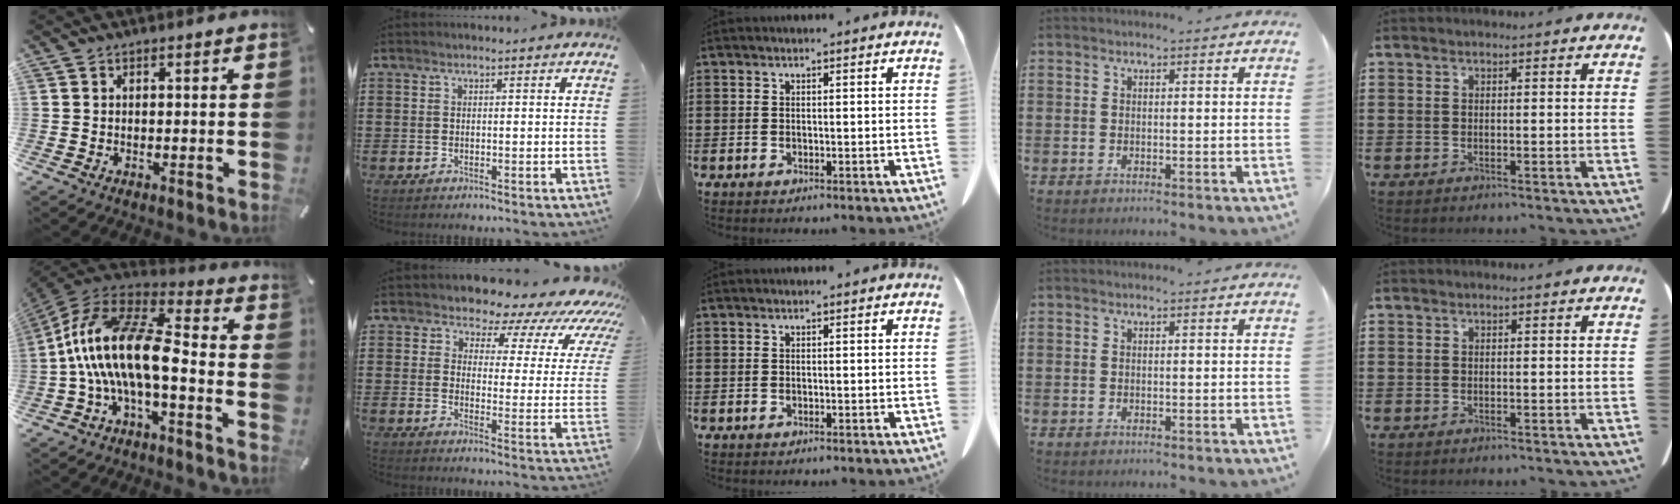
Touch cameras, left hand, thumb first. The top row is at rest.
{"thumb": {"total": 18.2, "force": [-3.2, 7.3, 16.4], "torque": [-0.341, 0.004, -0.059]}, "index": {"total": 7.6, "force": [6.6, 2.6, 2.8], "torque": [-0.065, -0.048, 0.112]}}